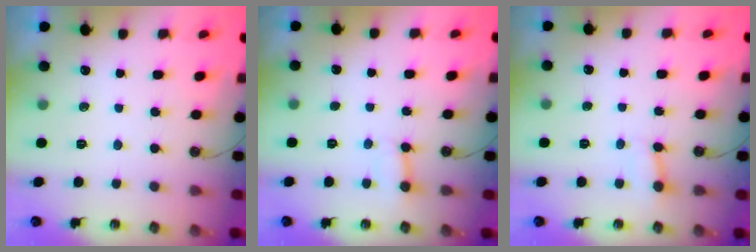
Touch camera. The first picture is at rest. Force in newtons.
{"total": 3.2, "press": 3.2, "slide": 0.5}
{"total": 3.0, "press": 2.9, "slide": 0.4}